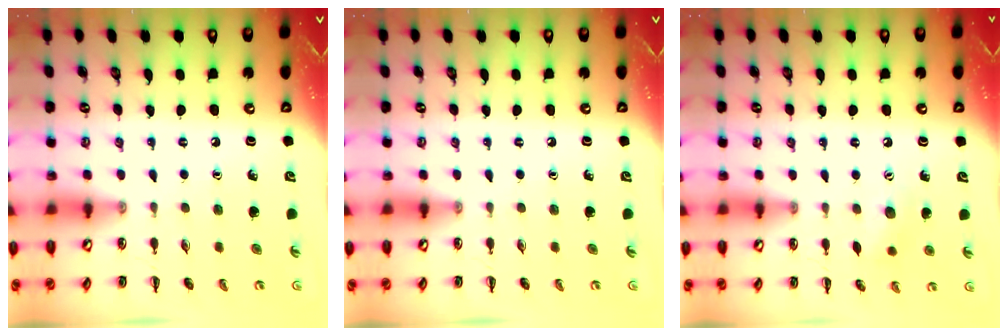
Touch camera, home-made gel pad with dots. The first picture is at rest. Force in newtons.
{"total": 0.0}
{"total": 8.5, "press": 8.4, "slide": 1.1}